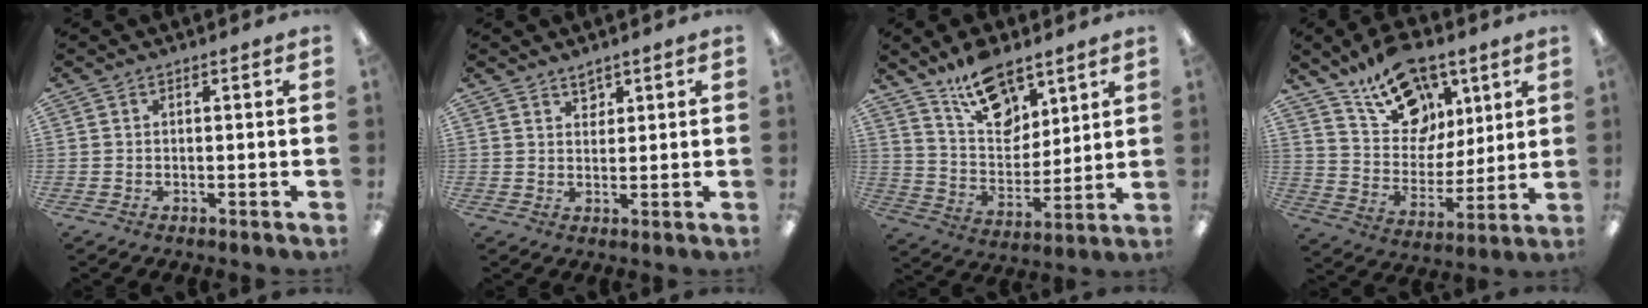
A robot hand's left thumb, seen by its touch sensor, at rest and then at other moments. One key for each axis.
{"total": 2.7, "fx": 2.3, "fy": 1.3, "fz": 0.6, "tx": 0.002, "ty": -0.014, "tz": 0.040}
{"total": 14.4, "fx": 10.3, "fy": 7.5, "fz": 6.6, "tx": -0.105, "ty": -0.060, "tz": 0.190}
{"total": 18.7, "fx": 11.4, "fy": 12.2, "fz": 8.3, "tx": -0.124, "ty": -0.064, "tz": 0.210}